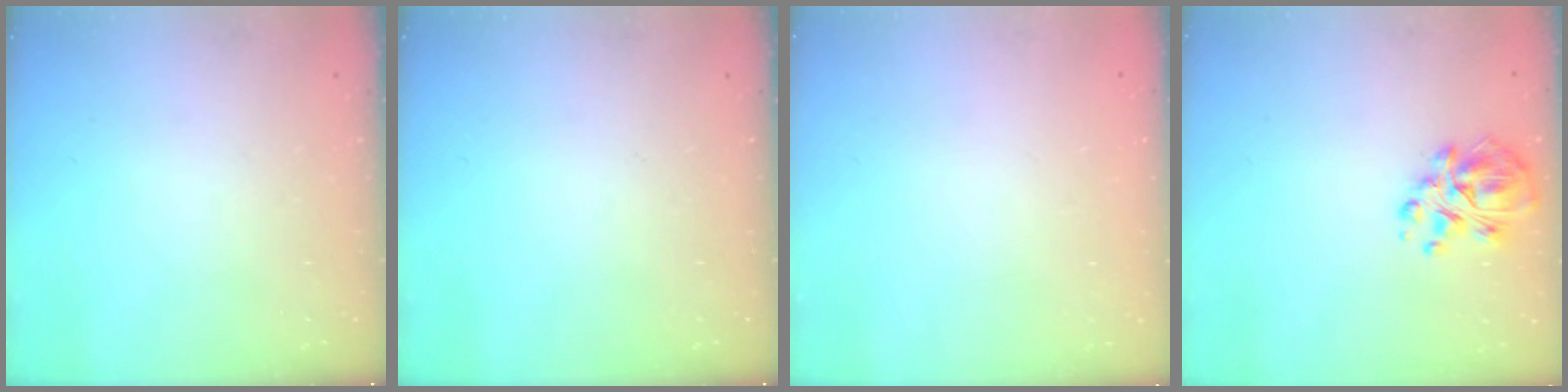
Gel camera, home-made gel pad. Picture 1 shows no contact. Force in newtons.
{"total": 0.0}
{"total": 1.8, "press": 1.8, "slide": 0.2}
{"total": 9.6, "press": 9.0, "slide": 3.1}